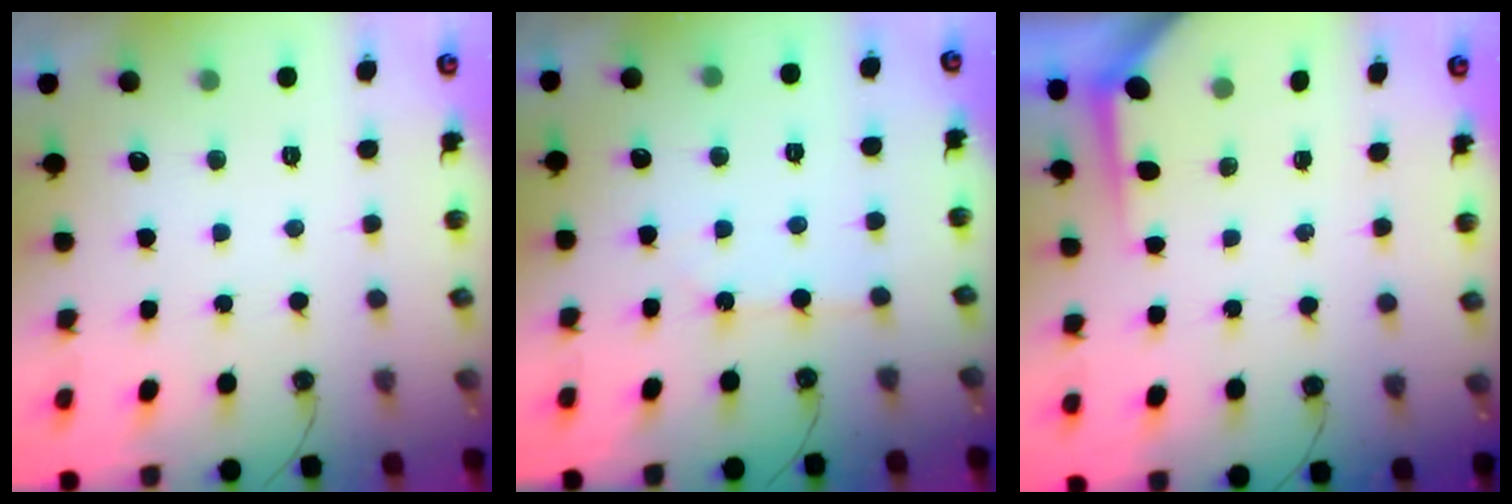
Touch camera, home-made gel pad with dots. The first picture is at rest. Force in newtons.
{"total": 2.9, "press": 2.8, "slide": 0.4}
{"total": 3.6, "press": 3.5, "slide": 0.4}